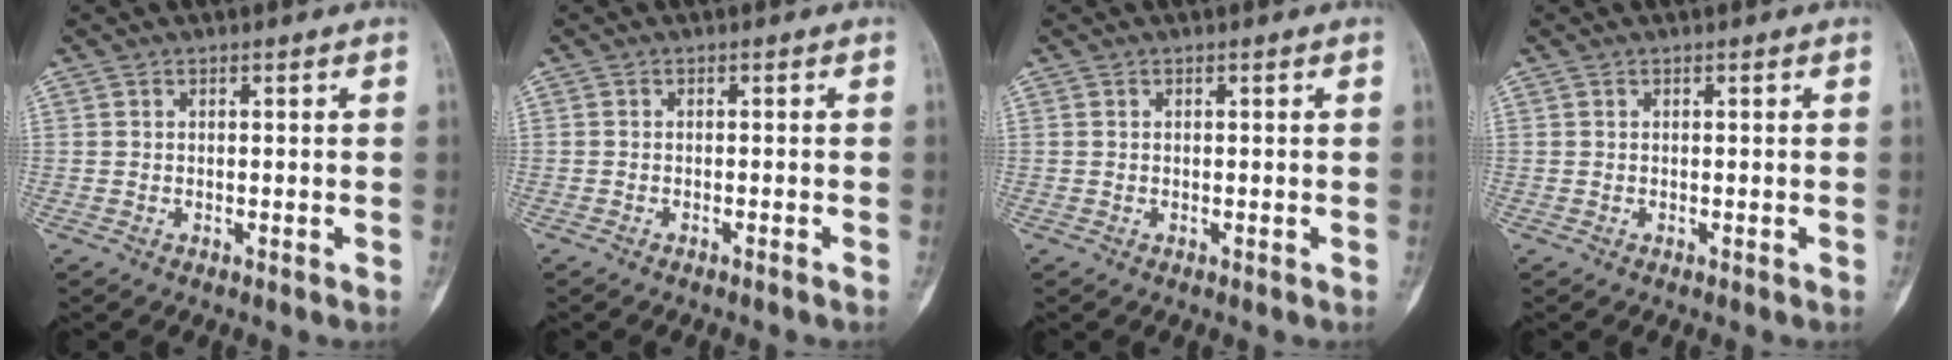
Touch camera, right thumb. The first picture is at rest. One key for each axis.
{"total": 0.8, "fx": -0.6, "fy": -0.2, "fz": 0.4, "tx": -0.010, "ty": 0.005, "tz": -0.009}
{"total": 0.0}
{"total": 0.0}